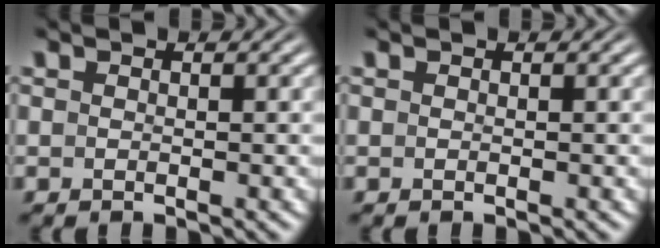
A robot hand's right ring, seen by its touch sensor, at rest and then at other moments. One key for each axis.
{"total": 0.0}